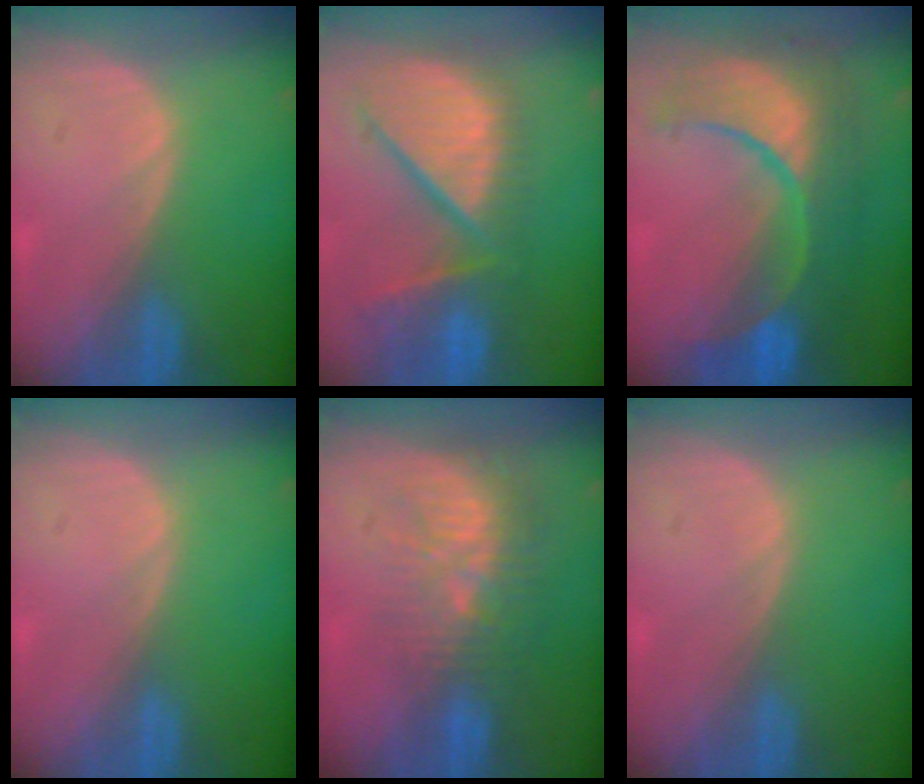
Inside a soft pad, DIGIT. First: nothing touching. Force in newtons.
{"total": 12.5, "press": 10.7, "slide": 6.5}
{"total": 12.4, "press": 12.3, "slide": 1.5}
{"total": 0.0}
{"total": 9.8, "press": 8.8, "slide": 4.3}
{"total": 0.0}